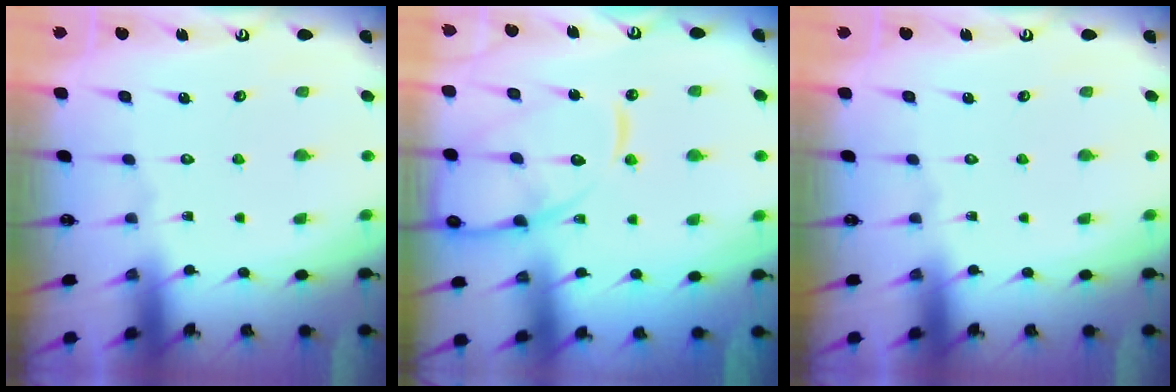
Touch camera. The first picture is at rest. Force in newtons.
{"total": 14.3, "press": 14.2, "slide": 1.5}
{"total": 0.0}